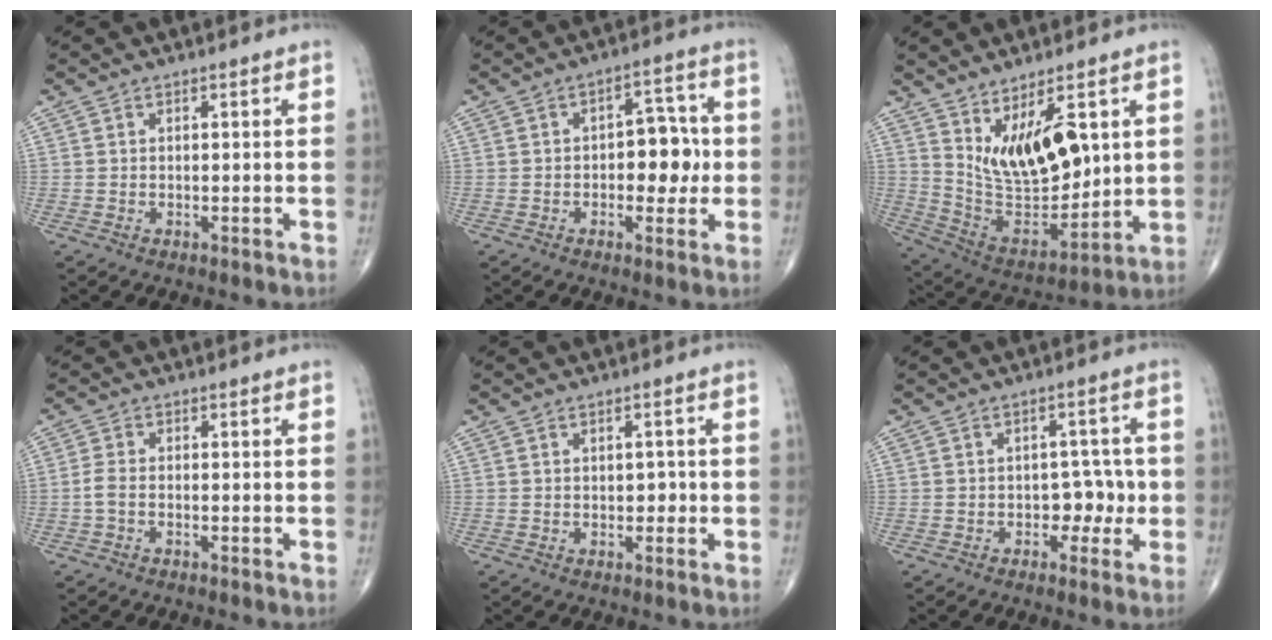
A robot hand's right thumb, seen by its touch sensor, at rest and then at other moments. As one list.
[{"total": 7.9, "force": [-0.5, 4.8, 6.3], "torque": [-0.047, 0.019, -0.010]}, {"total": 15.2, "force": [5.2, 6.9, 12.5], "torque": [-0.186, -0.038, 0.118]}, {"total": 2.1, "force": [-0.7, 1.1, 1.7], "torque": [-0.038, 0.007, -0.019]}, {"total": 1.9, "force": [0.0, 1.3, 1.4], "torque": [-0.009, 0.002, -0.003]}, {"total": 4.7, "force": [-1.0, 3.3, 3.1], "torque": [-0.008, 0.017, -0.017]}]